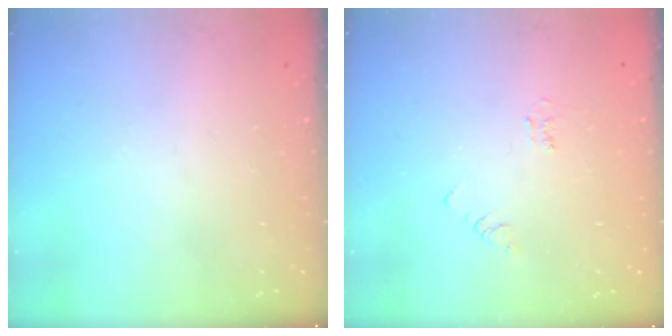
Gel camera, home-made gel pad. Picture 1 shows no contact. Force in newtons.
{"total": 3.9, "press": 3.9, "slide": 0.5}